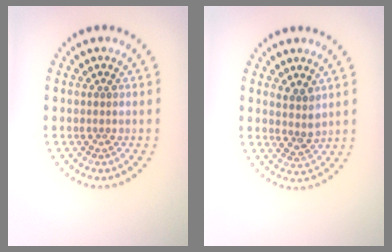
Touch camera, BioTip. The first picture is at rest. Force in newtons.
{"total": 1.9, "press": 1.5, "slide": 1.1}